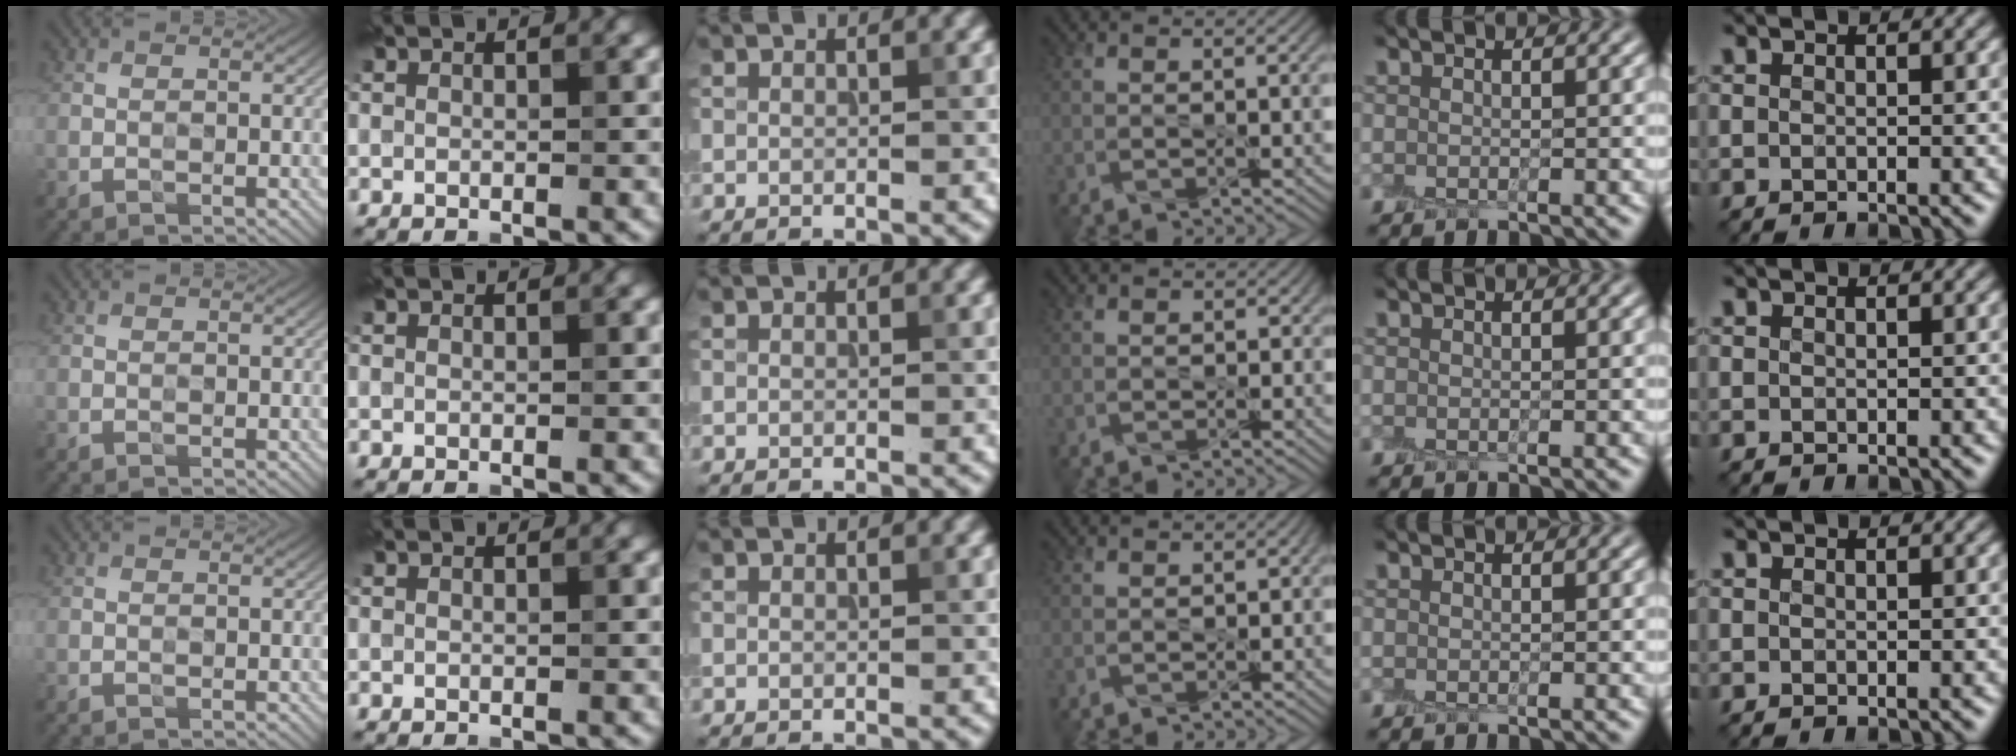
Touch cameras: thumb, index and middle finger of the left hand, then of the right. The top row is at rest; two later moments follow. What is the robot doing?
{"motion": "peel", "object": "plastic wrap"}